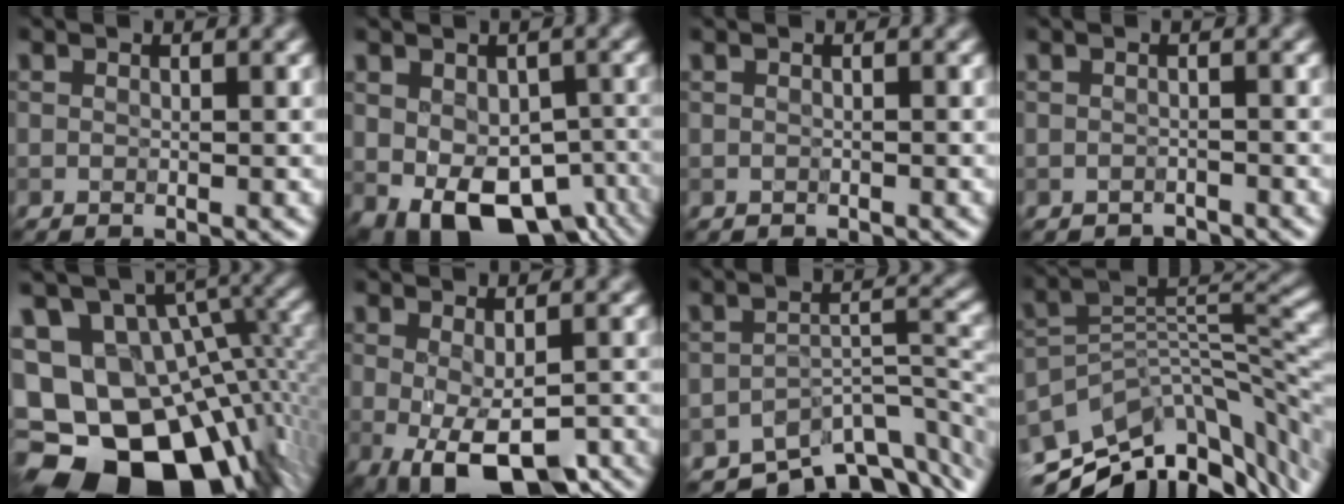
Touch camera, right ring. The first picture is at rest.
{"total": 11.0, "force": [-4.6, 6.4, 7.6], "torque": [-0.123, -0.040, -0.054]}
{"total": 0.0}
{"total": 1.1, "force": [-1.1, 0.2, 0.0], "torque": [0.000, -0.002, -0.018]}
{"total": 19.8, "force": [-6.5, 13.8, 12.6], "torque": [-0.218, -0.012, -0.065]}
{"total": 7.9, "force": [-3.3, 3.4, 6.3], "torque": [-0.110, -0.032, -0.035]}
{"total": 8.0, "force": [-6.2, 3.1, 4.0], "torque": [-0.047, -0.020, -0.094]}
{"total": 11.0, "force": [-6.4, 5.4, 7.1], "torque": [-0.139, 0.009, -0.107]}